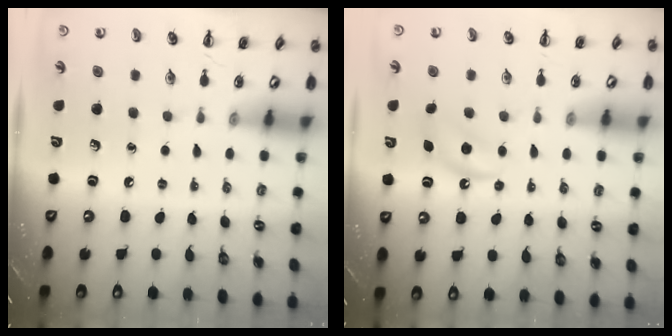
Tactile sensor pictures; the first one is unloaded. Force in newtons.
{"total": 5.7, "press": 5.5, "slide": 1.5}